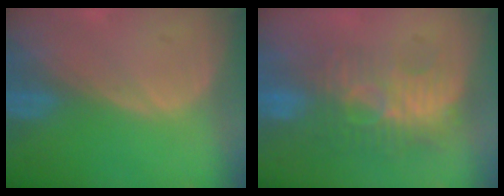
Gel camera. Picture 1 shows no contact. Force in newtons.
{"total": 9.0, "press": 8.6, "slide": 2.6}